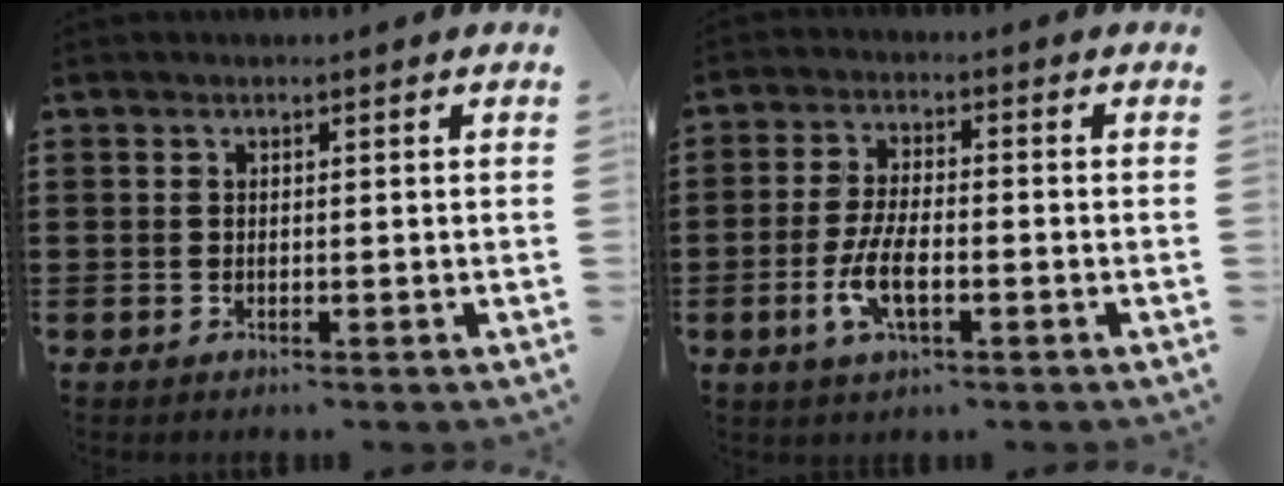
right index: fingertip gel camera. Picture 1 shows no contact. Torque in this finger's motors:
{"motor_torque": [1.10, 1.04, 0.30, 0.16]}